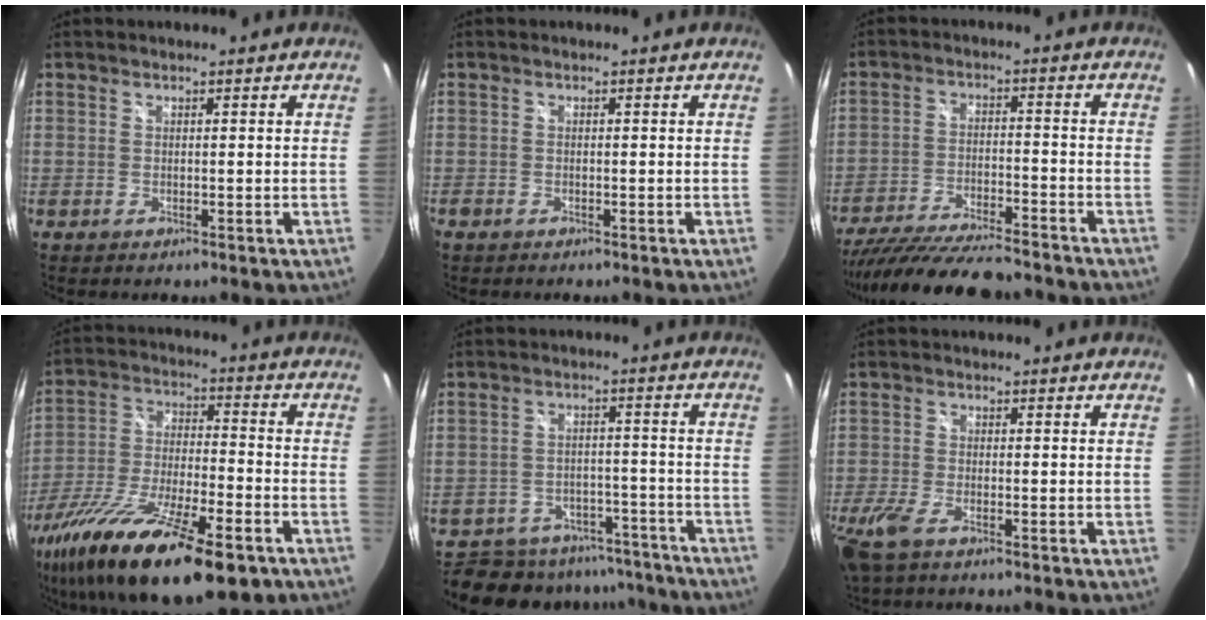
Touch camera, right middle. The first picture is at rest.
{"total": 1.3, "force": [-0.9, 0.8, 0.3], "torque": [-0.009, -0.002, -0.017]}
{"total": 18.3, "force": [-15.9, 3.1, 8.6], "torque": [-0.173, -0.034, -0.250]}
{"total": 26.3, "force": [-16.3, 7.6, 19.1], "torque": [-0.365, -0.061, -0.272]}
{"total": 14.3, "force": [-12.4, 6.2, 3.4], "torque": [-0.078, 0.020, -0.163]}
{"total": 7.0, "force": [-4.3, 2.6, 4.8], "torque": [-0.128, -0.023, -0.085]}